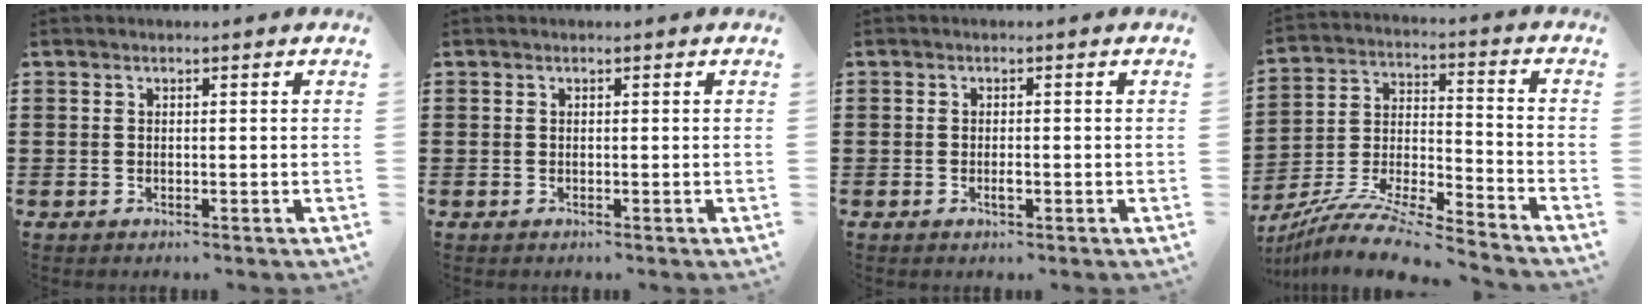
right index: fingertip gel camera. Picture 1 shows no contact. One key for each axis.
{"total": 0.0}
{"total": 1.2, "fx": -0.4, "fy": 0.4, "fz": 1.1, "tx": -0.021, "ty": -0.004, "tz": -0.006}
{"total": 9.9, "fx": -9.2, "fy": 0.3, "fz": 3.8, "tx": -0.074, "ty": 0.005, "tz": -0.187}